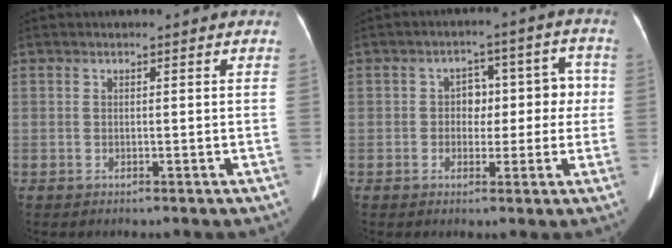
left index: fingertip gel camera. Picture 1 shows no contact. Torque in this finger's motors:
{"motor_torque": [-0.07, 0.04, 0.07, 0.00]}